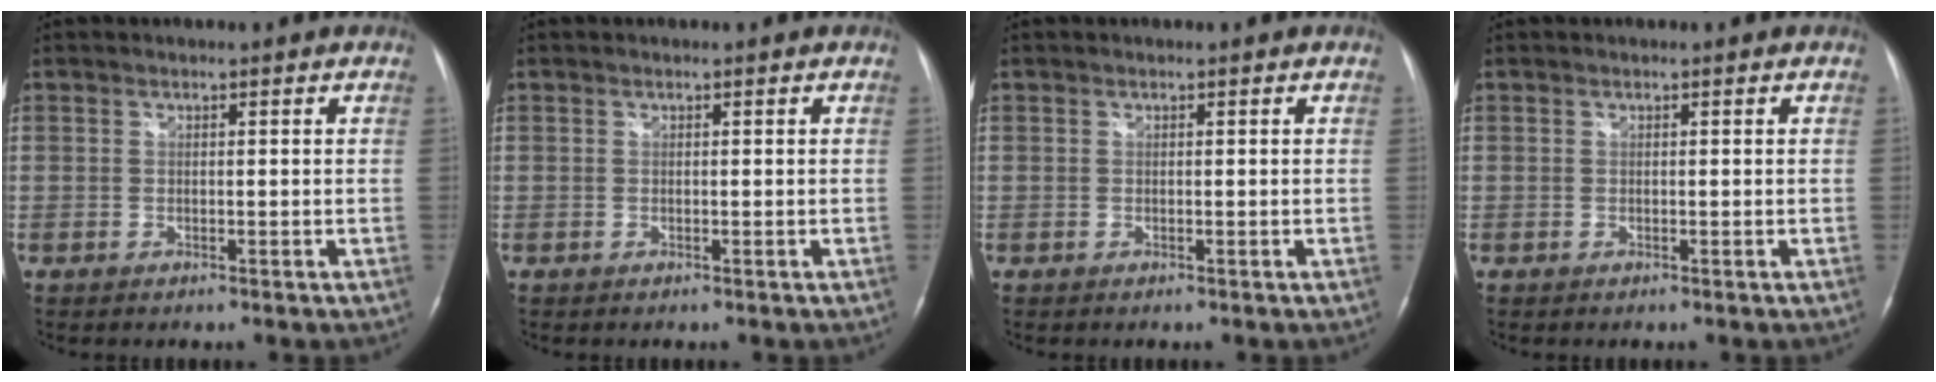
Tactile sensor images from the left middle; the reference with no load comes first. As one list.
[{"total": 0.0}, {"total": 0.0}, {"total": 0.0}]